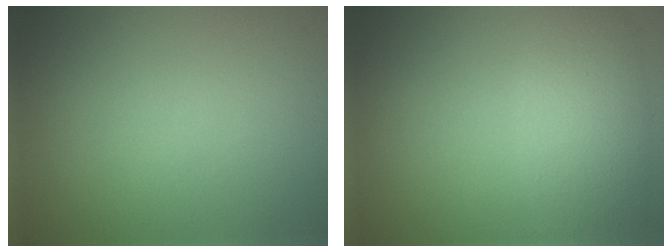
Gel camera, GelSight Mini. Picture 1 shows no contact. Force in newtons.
{"total": 4.7, "press": 4.7, "slide": 0.1}